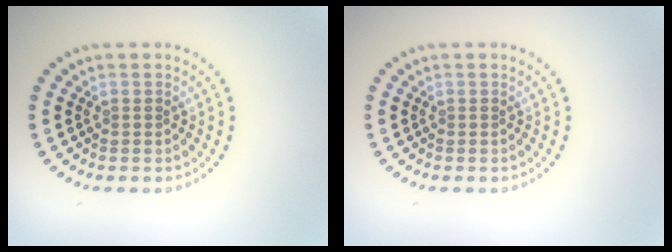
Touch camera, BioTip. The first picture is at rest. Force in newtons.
{"total": 0.0}